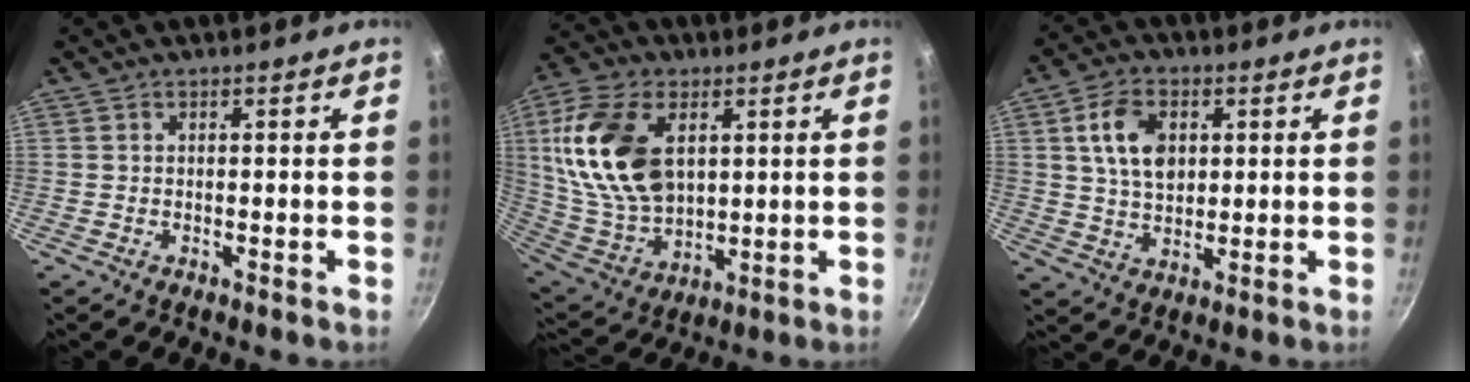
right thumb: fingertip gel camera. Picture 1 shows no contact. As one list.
[{"total": 20.3, "force": [5.2, 12.6, 15.0], "torque": [-0.273, -0.016, 0.110]}, {"total": 9.6, "force": [2.5, 6.3, 6.8], "torque": [-0.110, -0.006, 0.045]}]